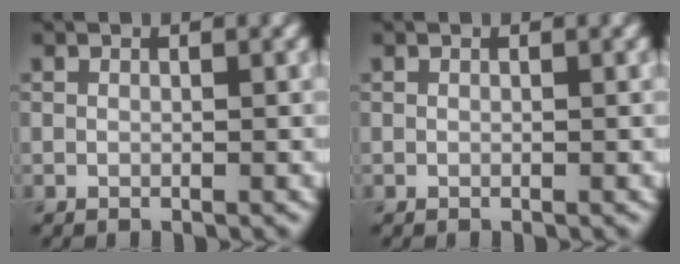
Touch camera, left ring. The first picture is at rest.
{"total": 0.0}